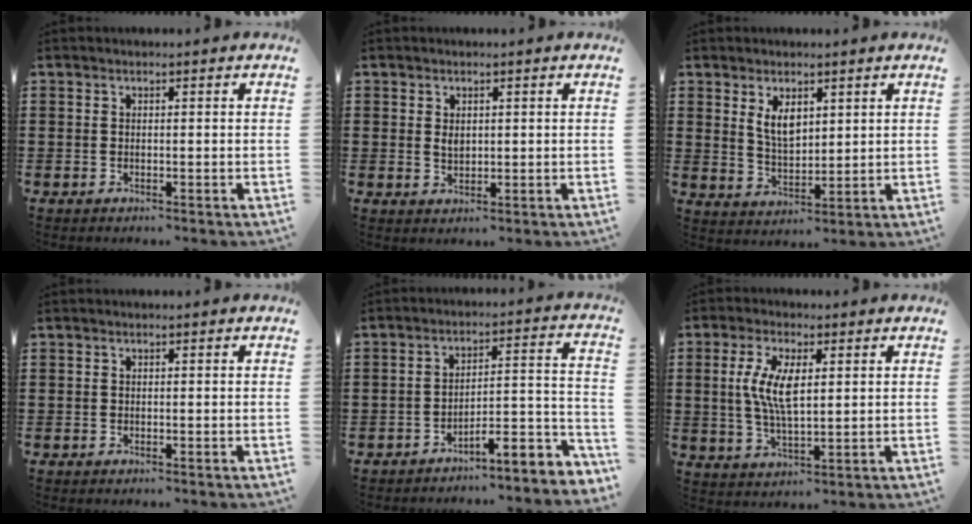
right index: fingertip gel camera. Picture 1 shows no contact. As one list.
[{"total": 1.8, "force": [0.7, 1.2, 1.2], "torque": [-0.027, 0.004, 0.013]}, {"total": 4.7, "force": [2.2, 2.4, 3.3], "torque": [-0.065, 0.001, 0.038]}, {"total": 0.0}, {"total": 5.9, "force": [-4.9, 0.8, 3.1], "torque": [-0.049, -0.014, -0.095]}, {"total": 7.3, "force": [1.3, 2.8, 6.6], "torque": [-0.147, 0.002, 0.018]}]